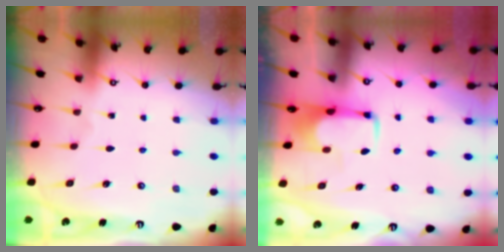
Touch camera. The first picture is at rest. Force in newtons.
{"total": 1.7, "press": 1.7, "slide": 0.5}